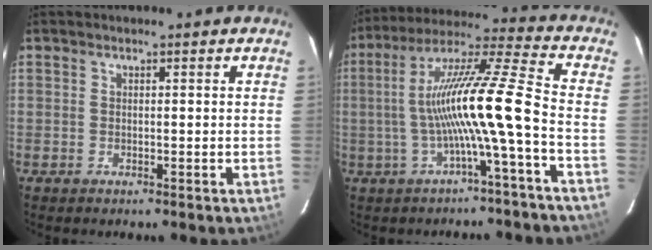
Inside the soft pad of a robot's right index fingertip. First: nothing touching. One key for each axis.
{"total": 14.3, "fx": -3.6, "fy": -1.4, "fz": 13.8, "tx": -0.248, "ty": 0.007, "tz": -0.064}